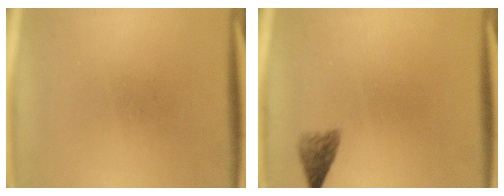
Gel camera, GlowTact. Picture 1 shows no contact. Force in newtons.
{"total": 2.3}